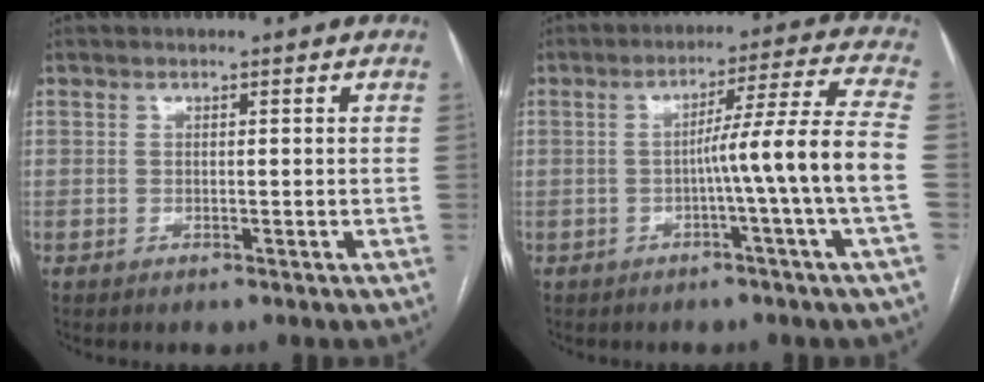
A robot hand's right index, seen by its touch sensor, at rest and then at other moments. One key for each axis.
{"total": 10.7, "fx": -2.2, "fy": -2.6, "fz": 10.1, "tx": -0.150, "ty": 0.009, "tz": -0.033}